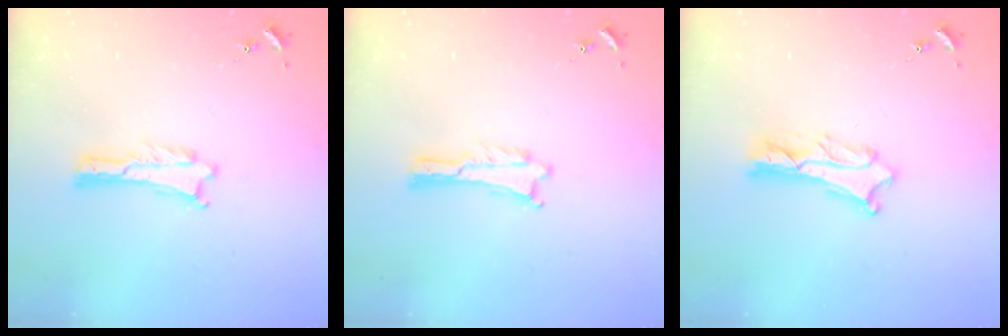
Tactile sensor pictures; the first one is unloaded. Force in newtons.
{"total": 0.0}
{"total": 2.6, "press": 2.6, "slide": 0.3}